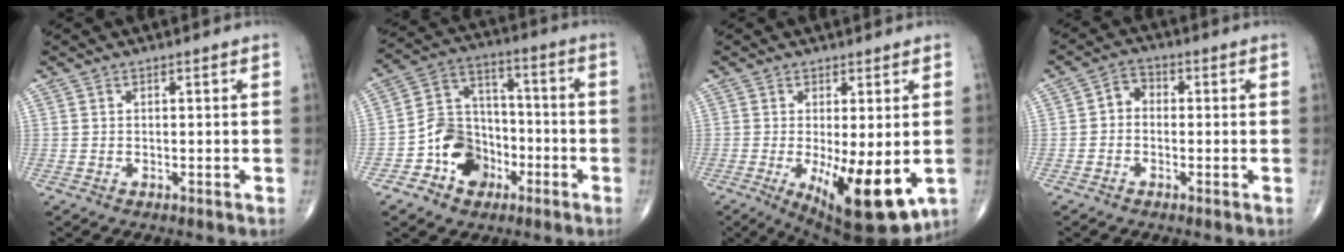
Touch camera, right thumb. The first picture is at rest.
{"total": 11.9, "force": [-5.1, 9.4, 5.1], "torque": [-0.053, 0.056, -0.092]}
{"total": 14.2, "force": [-3.2, 4.8, 13.0], "torque": [-0.193, -0.031, -0.032]}
{"total": 3.4, "force": [-0.5, 2.8, 2.0], "torque": [-0.018, 0.015, -0.024]}